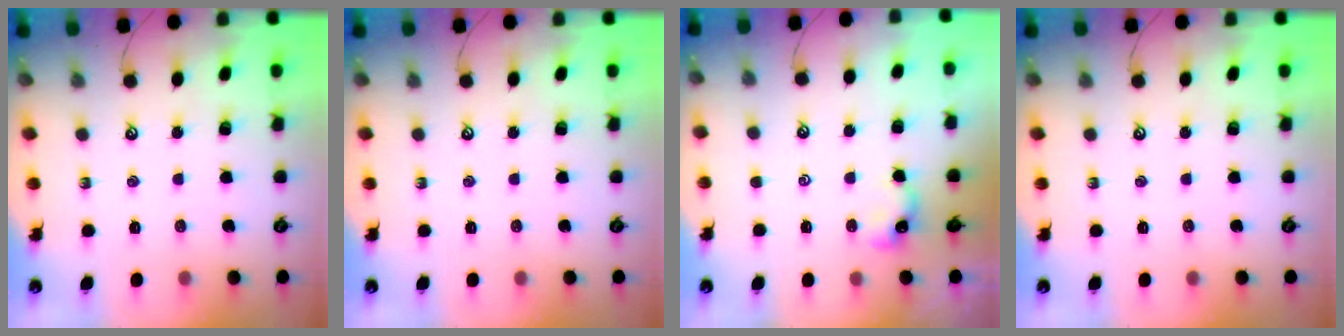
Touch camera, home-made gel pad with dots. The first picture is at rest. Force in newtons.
{"total": 0.0}
{"total": 0.7, "press": 0.7, "slide": 0.1}
{"total": 0.0}